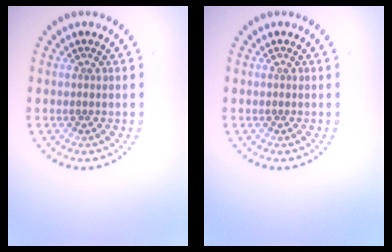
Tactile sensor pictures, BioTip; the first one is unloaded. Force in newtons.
{"total": 0.0}